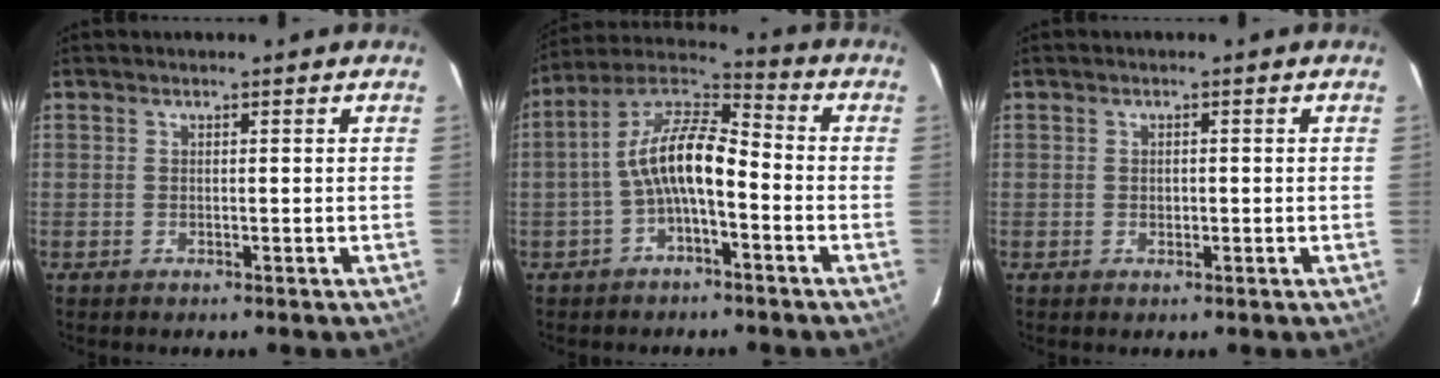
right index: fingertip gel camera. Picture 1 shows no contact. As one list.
[{"total": 10.8, "force": [-2.9, 3.9, 9.6], "torque": [-0.199, 0.020, -0.060]}, {"total": 1.0, "force": [-0.1, 0.9, 0.4], "torque": [-0.008, 0.001, 0.000]}]